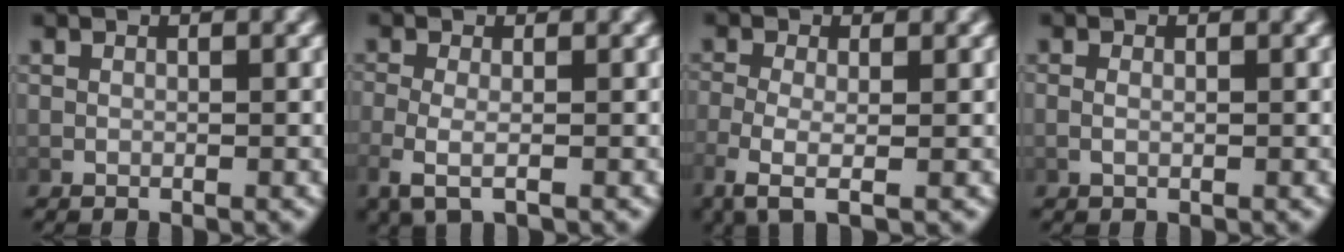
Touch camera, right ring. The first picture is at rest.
{"total": 2.8, "force": [-0.9, 0.9, 2.5], "torque": [-0.069, -0.013, -0.010]}
{"total": 3.6, "force": [-0.9, 1.2, 3.3], "torque": [-0.081, -0.016, -0.008]}
{"total": 0.7, "force": [-0.2, 0.2, 0.7], "torque": [-0.020, -0.005, -0.001]}